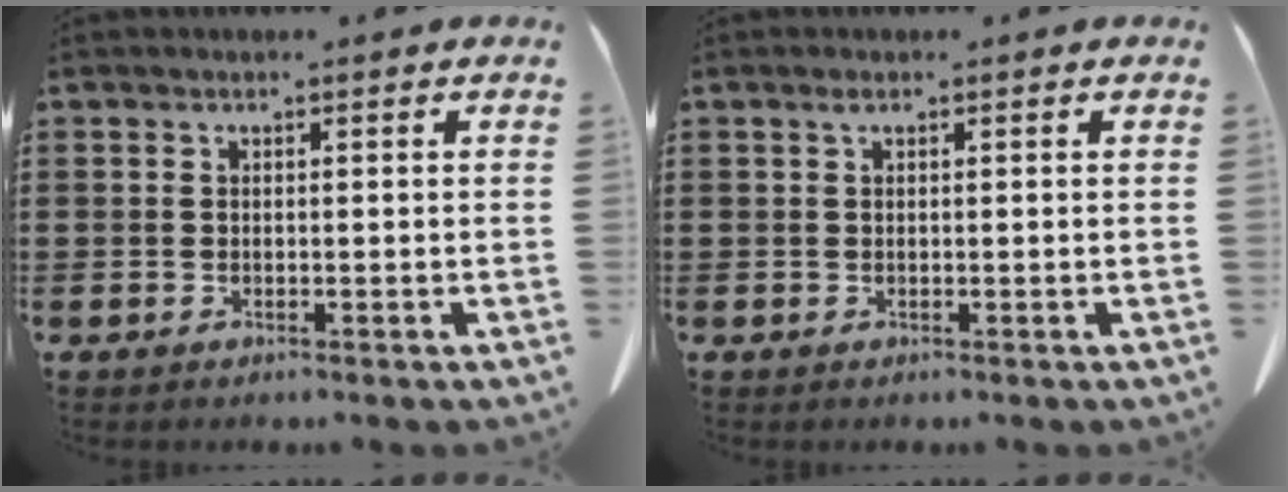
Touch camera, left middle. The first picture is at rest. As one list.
[{"total": 0.6, "force": [0.3, 0.2, 0.5], "torque": [-0.011, 0.002, 0.005]}]